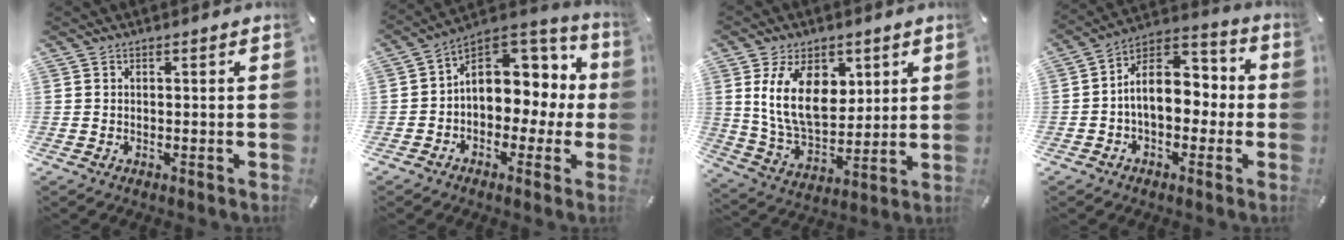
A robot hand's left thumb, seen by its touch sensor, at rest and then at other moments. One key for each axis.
{"total": 10.3, "fx": 2.5, "fy": 8.5, "fz": 5.3, "tx": -0.066, "ty": -0.027, "tz": 0.051}
{"total": 15.7, "fx": 5.4, "fy": 10.0, "fz": 10.9, "tx": -0.223, "ty": -0.007, "tz": 0.094}
{"total": 12.0, "fx": -0.3, "fy": 8.7, "fz": 8.2, "tx": -0.128, "ty": 0.002, "tz": -0.007}